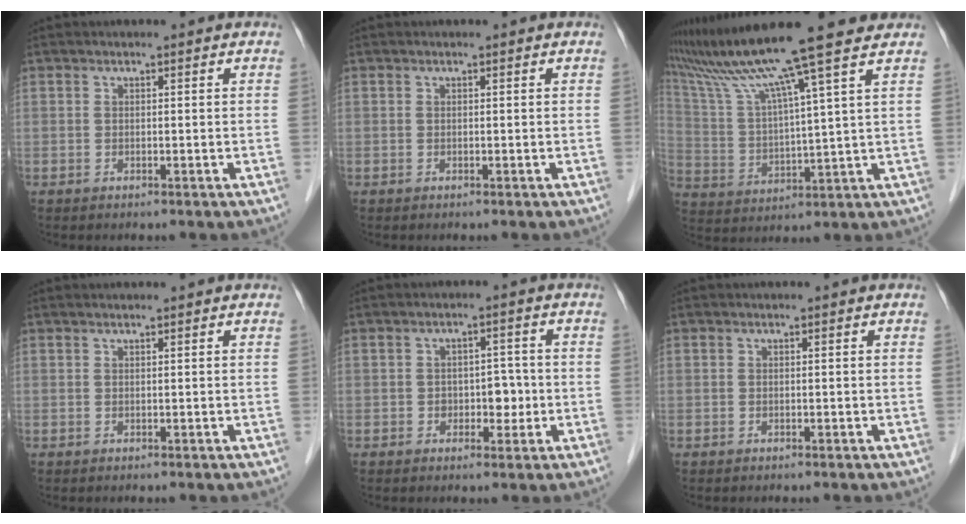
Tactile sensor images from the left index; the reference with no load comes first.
{"total": 0.0}
{"total": 15.0, "force": [12.1, -2.3, 8.5], "torque": [-0.159, 0.005, 0.203]}
{"total": 1.2, "force": [1.1, -0.1, 0.5], "torque": [-0.008, 0.016, 0.023]}
{"total": 3.6, "force": [-0.7, 2.4, 2.6], "torque": [-0.031, 0.010, -0.006]}
{"total": 0.0}